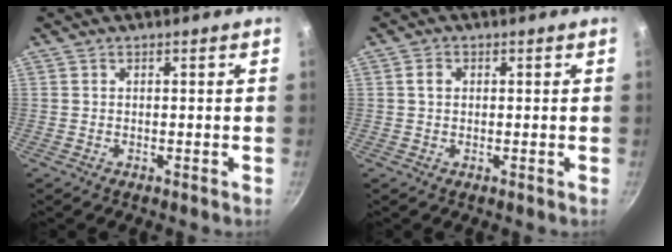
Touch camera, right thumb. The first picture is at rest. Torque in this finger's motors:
{"motor_torque": [-0.35, -0.04, 0.54, -0.14, 0.06]}